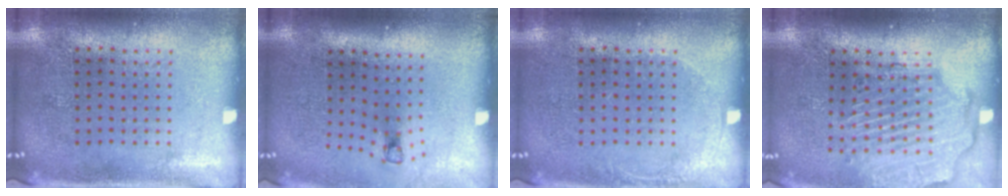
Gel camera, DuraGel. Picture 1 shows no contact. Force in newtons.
{"total": 0.8, "press": 0.4, "slide": 0.7}
{"total": 0.7, "press": 0.7, "slide": 0.1}
{"total": 2.6, "press": 2.2, "slide": 1.4}